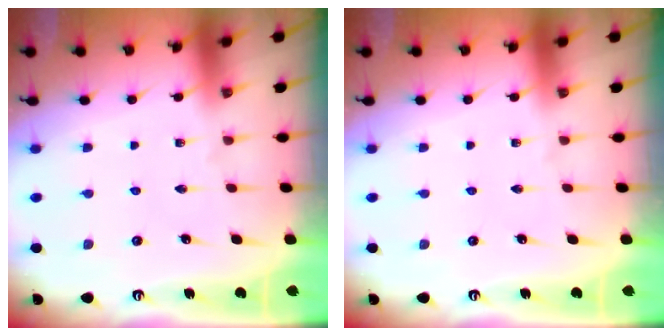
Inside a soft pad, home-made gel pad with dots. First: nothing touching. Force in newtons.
{"total": 0.0}